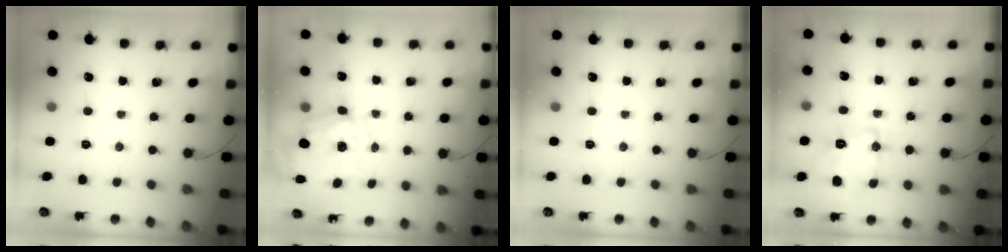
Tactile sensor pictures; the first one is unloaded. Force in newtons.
{"total": 2.5, "press": 2.3, "slide": 1.0}
{"total": 0.0}
{"total": 11.9, "press": 11.8, "slide": 0.9}